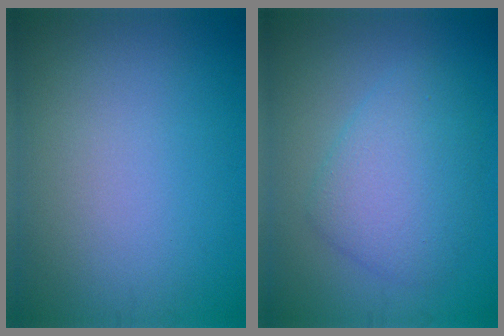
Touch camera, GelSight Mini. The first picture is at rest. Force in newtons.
{"total": 4.6, "press": 4.6, "slide": 0.2}